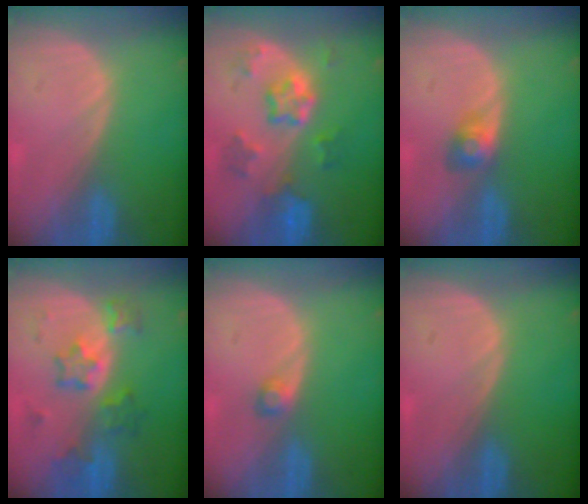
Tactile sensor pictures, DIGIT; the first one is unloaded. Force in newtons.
{"total": 7.3, "press": 6.4, "slide": 3.4}
{"total": 2.9, "press": 2.7, "slide": 1.0}
{"total": 6.2, "press": 6.2, "slide": 0.4}
{"total": 1.6, "press": 1.6, "slide": 0.3}
{"total": 0.0}